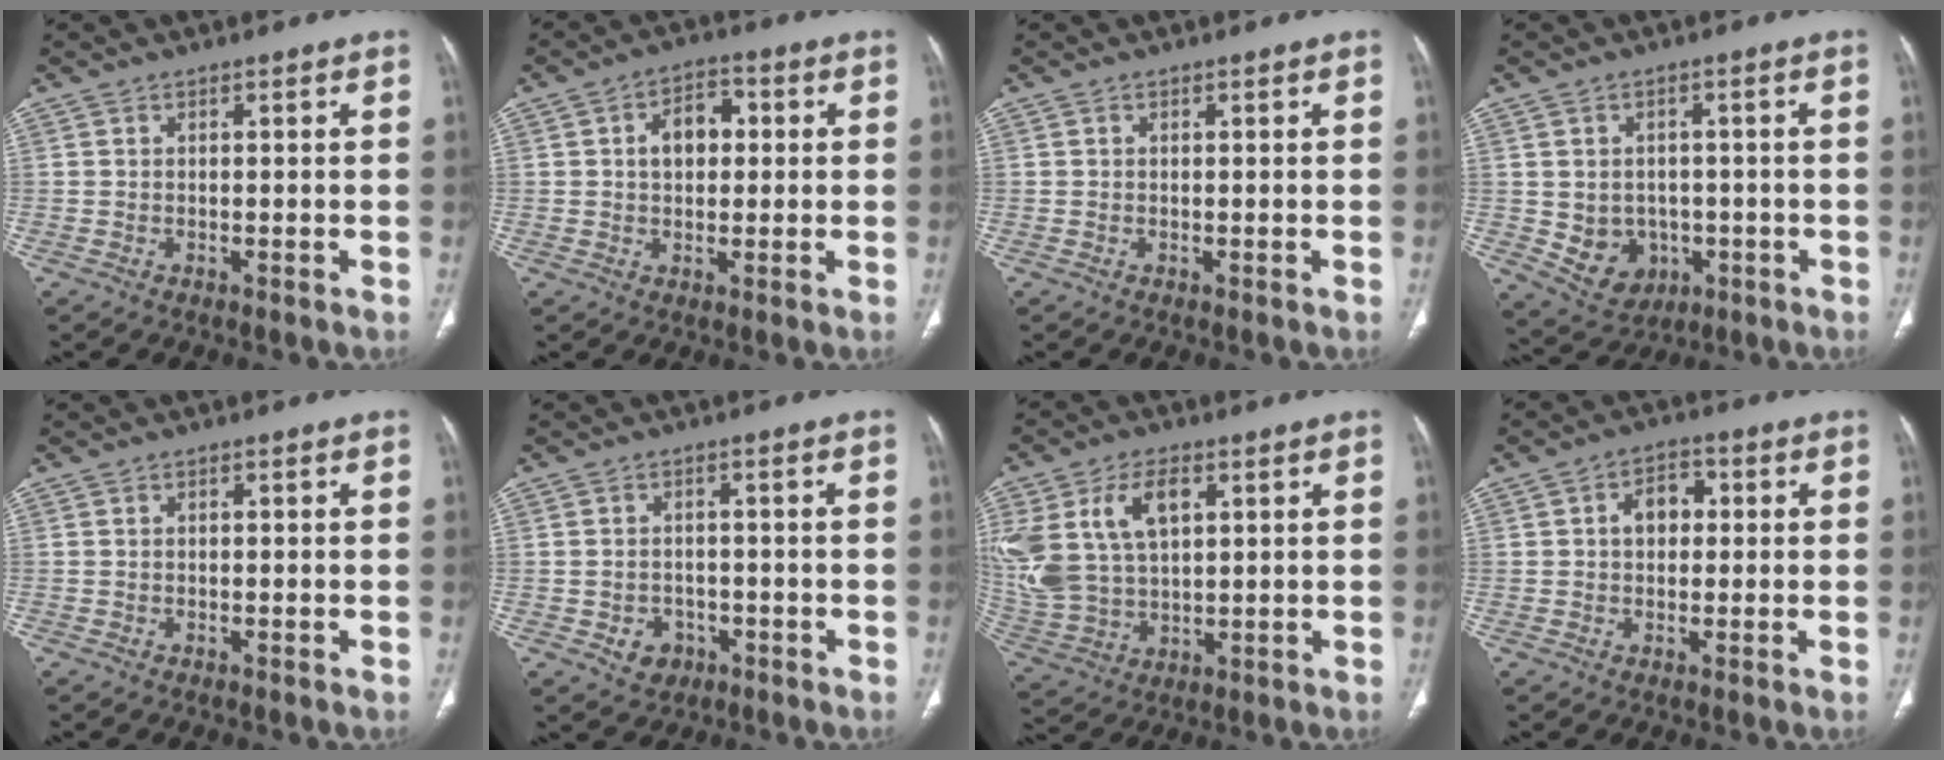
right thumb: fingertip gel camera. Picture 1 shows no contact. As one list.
[{"total": 6.8, "force": [1.0, 4.7, 4.8], "torque": [-0.060, 0.016, 0.012]}, {"total": 0.0}, {"total": 8.0, "force": [-1.4, 6.8, 3.9], "torque": [-0.037, 0.010, 0.001]}, {"total": 0.0}, {"total": 4.3, "force": [-1.7, 3.6, 1.6], "torque": [-0.009, 0.013, -0.017]}, {"total": 17.0, "force": [5.4, 10.6, 12.2], "torque": [-0.261, -0.006, 0.117]}, {"total": 5.3, "force": [0.6, 3.9, 3.6], "torque": [-0.039, 0.014, 0.005]}]